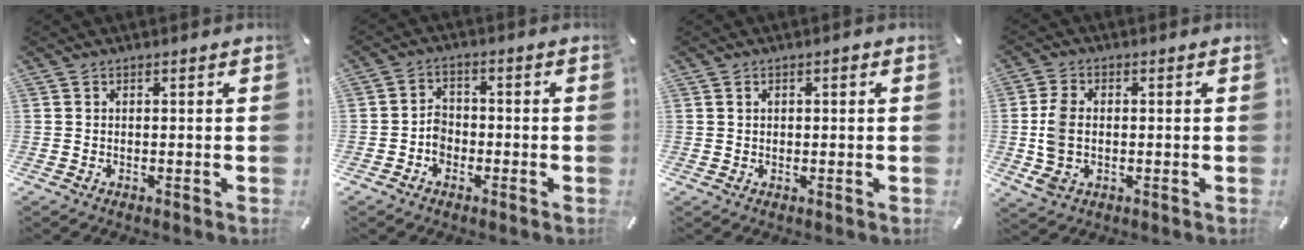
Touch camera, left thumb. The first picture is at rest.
{"total": 4.0, "force": [-1.7, 3.2, 1.7], "torque": [-0.029, 0.011, -0.032]}
{"total": 1.4, "force": [0.2, 1.0, 1.0], "torque": [-0.020, 0.006, 0.002]}
{"total": 8.1, "force": [-0.4, 5.6, 5.8], "torque": [-0.134, 0.005, -0.007]}